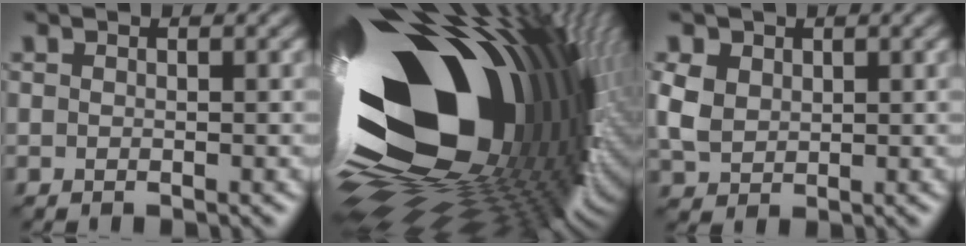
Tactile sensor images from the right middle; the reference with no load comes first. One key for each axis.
{"total": 22.1, "fx": 1.8, "fy": 12.0, "fz": 18.5, "tx": -0.312, "ty": -0.041, "tz": 0.012}
{"total": 3.4, "fx": 0.9, "fy": 2.7, "fz": 1.9, "tx": -0.056, "ty": 0.002, "tz": 0.015}